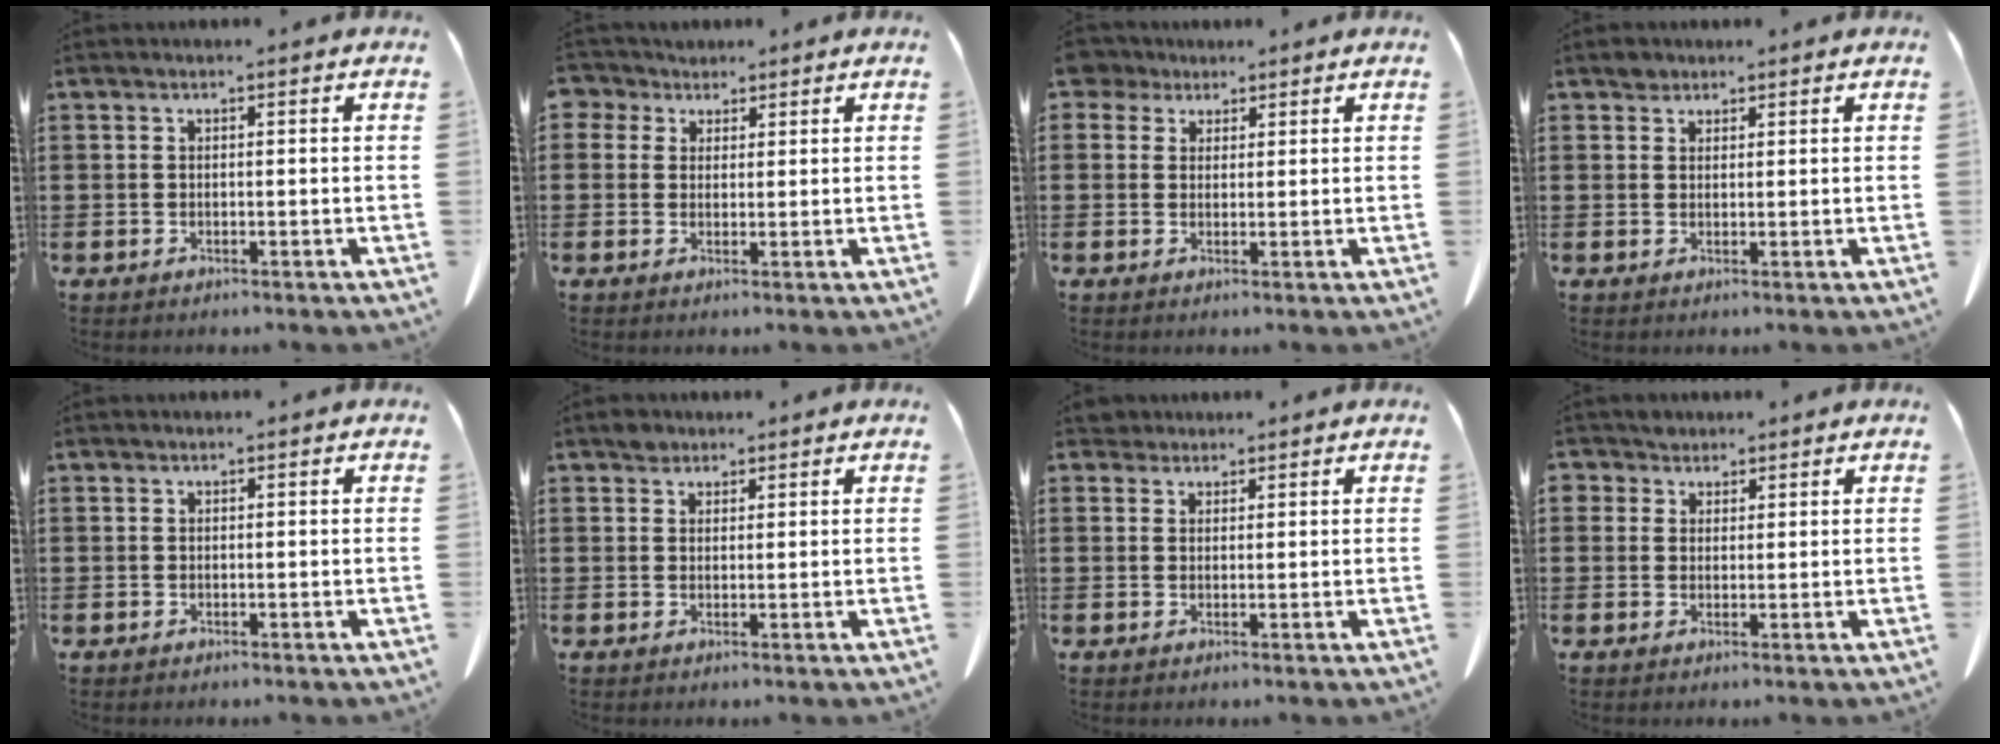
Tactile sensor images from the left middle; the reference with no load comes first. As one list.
[{"total": 3.1, "force": [2.0, 2.3, 0.4], "torque": [-0.014, 0.007, 0.034]}, {"total": 3.3, "force": [2.4, 2.1, 1.0], "torque": [-0.025, 0.008, 0.043]}, {"total": 1.7, "force": [1.4, 0.9, 0.2], "torque": [0.000, -0.002, 0.027]}, {"total": 0.0}, {"total": 2.0, "force": [1.6, 1.1, 0.3], "torque": [-0.009, 0.003, 0.033]}, {"total": 1.9, "force": [1.6, 1.0, 0.1], "torque": [-0.009, 0.005, 0.033]}, {"total": 2.4, "force": [1.7, 1.6, 0.1], "torque": [-0.004, 0.006, 0.031]}]